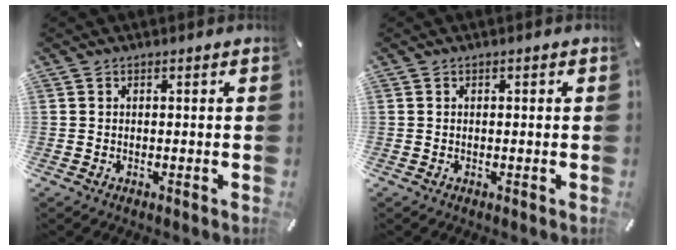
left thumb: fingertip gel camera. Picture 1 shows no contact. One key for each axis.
{"total": 0.0}